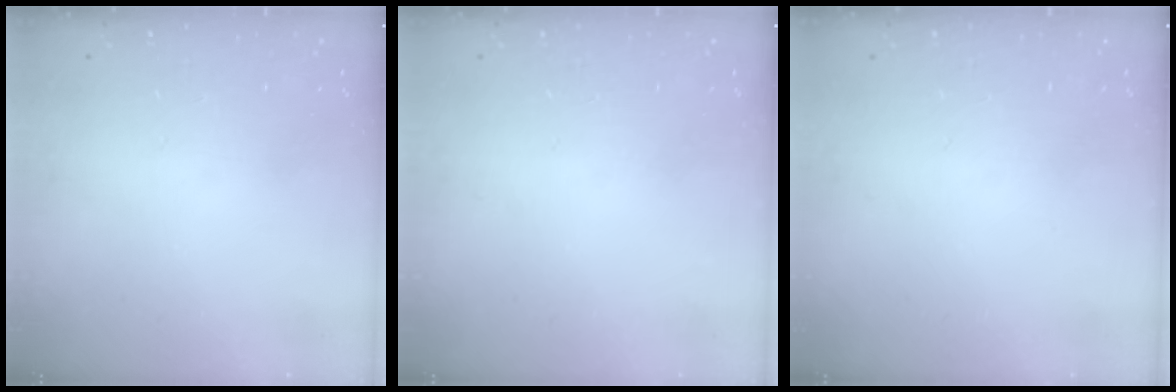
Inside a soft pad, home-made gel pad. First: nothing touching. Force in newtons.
{"total": 0.0}
{"total": 0.0}